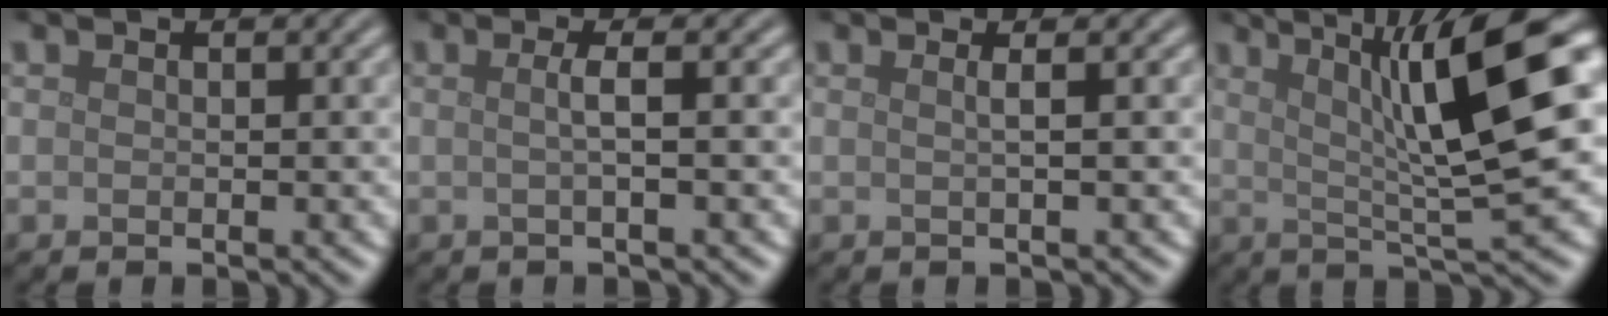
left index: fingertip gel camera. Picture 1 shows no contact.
{"total": 1.8, "force": [0.0, 0.5, 1.7], "torque": [-0.028, 0.002, -0.006]}
{"total": 1.6, "force": [0.4, 0.6, 1.4], "torque": [-0.014, 0.000, -0.013]}
{"total": 11.9, "force": [2.9, 2.7, 11.3], "torque": [-0.151, 0.020, 0.040]}